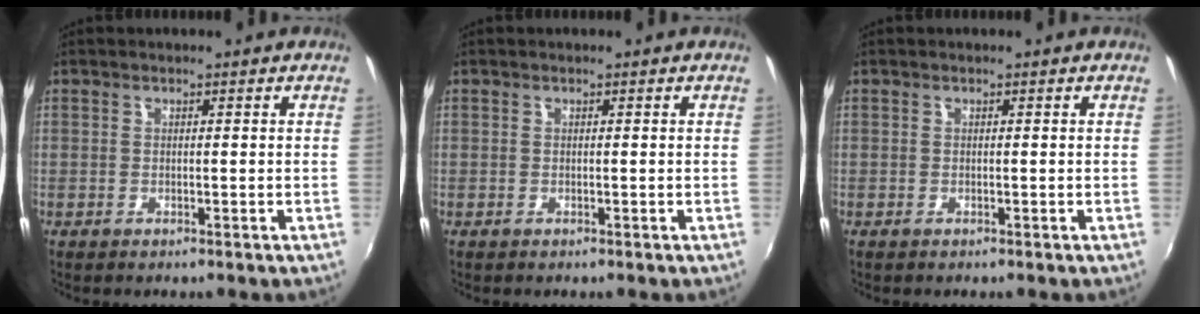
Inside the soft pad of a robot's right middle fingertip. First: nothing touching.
{"total": 0.0}
{"total": 0.0}